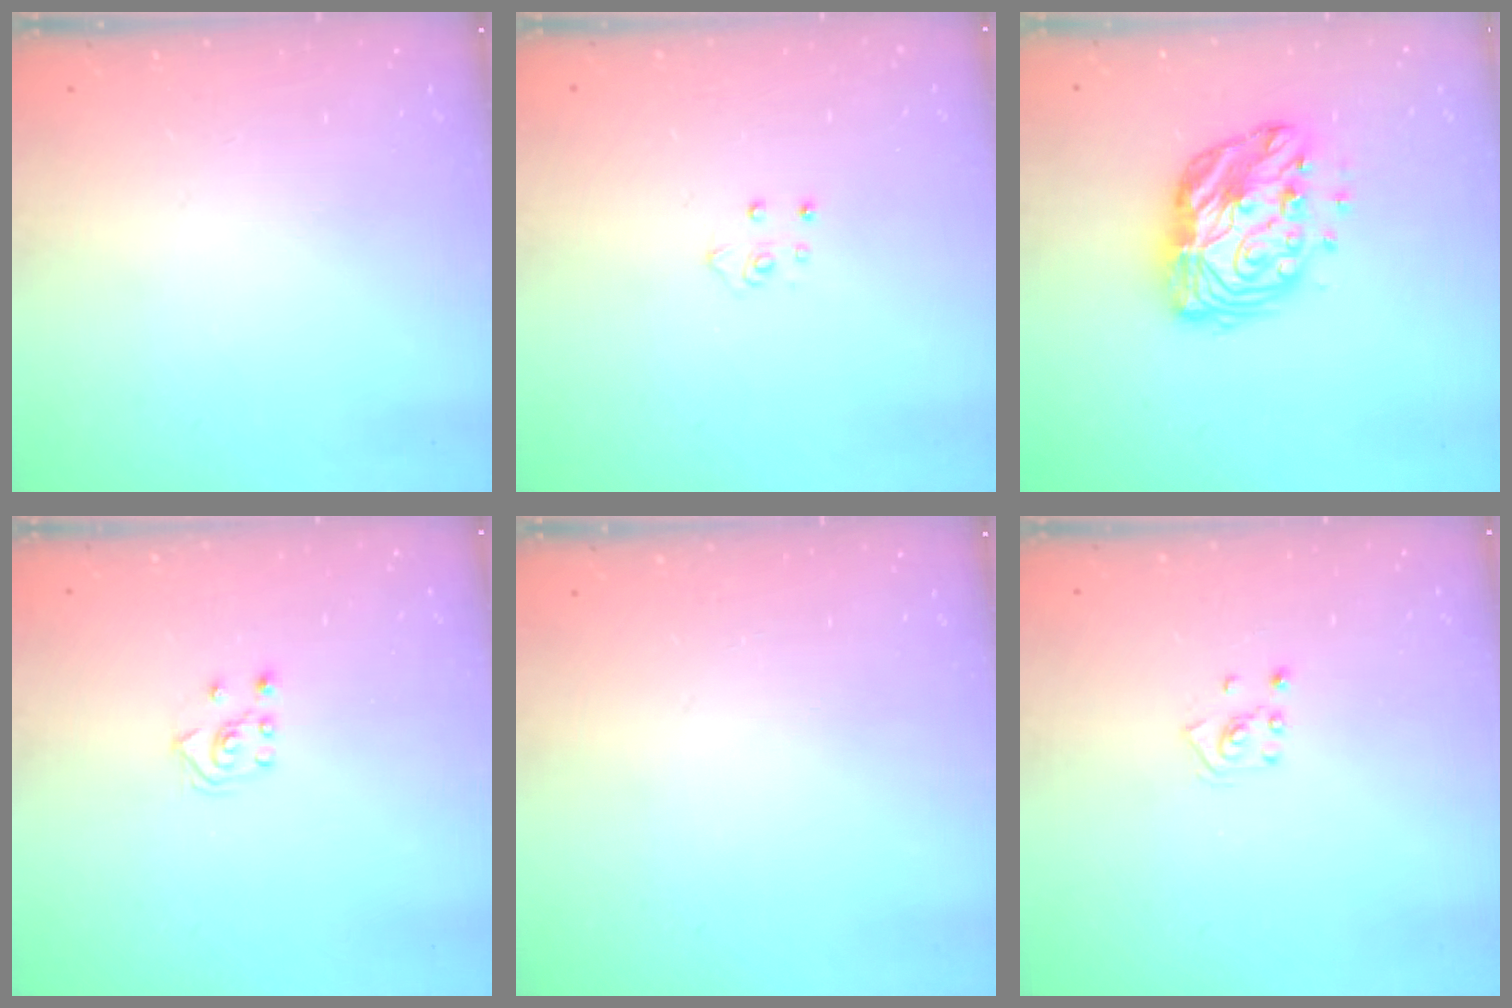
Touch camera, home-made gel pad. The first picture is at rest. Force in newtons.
{"total": 4.6, "press": 4.6, "slide": 0.4}
{"total": 12.7, "press": 12.7, "slide": 0.6}
{"total": 3.5, "press": 3.4, "slide": 0.9}
{"total": 0.0}
{"total": 2.2, "press": 2.2, "slide": 0.3}